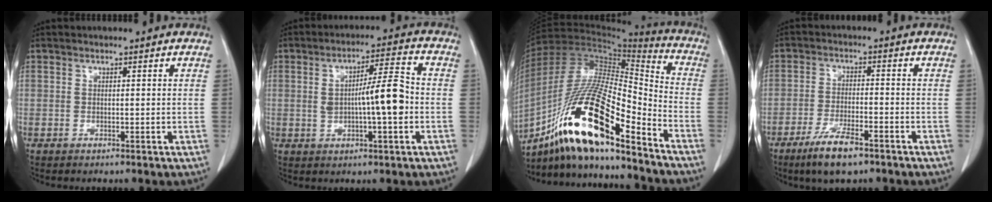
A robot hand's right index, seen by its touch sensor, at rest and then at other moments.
{"total": 8.5, "force": [-0.6, 1.2, 8.4], "torque": [-0.136, 0.013, -0.010]}
{"total": 20.3, "force": [-13.1, 3.1, 15.2], "torque": [-0.312, -0.008, -0.235]}
{"total": 7.2, "force": [-4.9, 1.3, 5.1], "torque": [-0.099, -0.011, -0.086]}